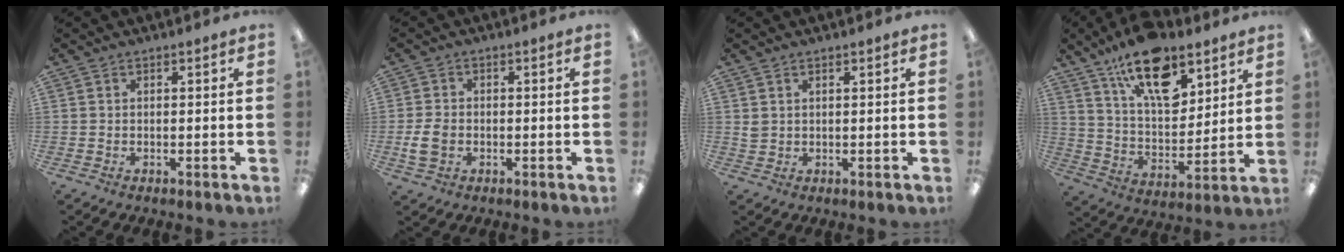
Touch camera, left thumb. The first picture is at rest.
{"total": 4.7, "force": [-1.2, 3.5, 2.9], "torque": [-0.068, -0.001, -0.023]}
{"total": 1.4, "force": [0.8, 1.0, 0.6], "torque": [-0.013, 0.002, 0.014]}
{"total": 18.7, "force": [11.8, 9.1, 11.3], "torque": [-0.179, -0.055, 0.203]}